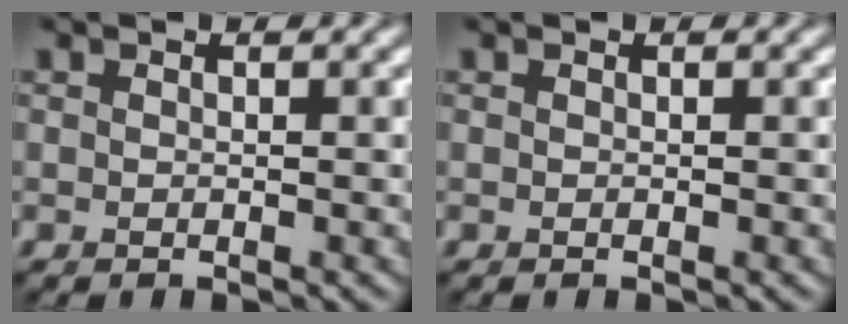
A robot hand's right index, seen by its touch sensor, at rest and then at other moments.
{"total": 0.0}